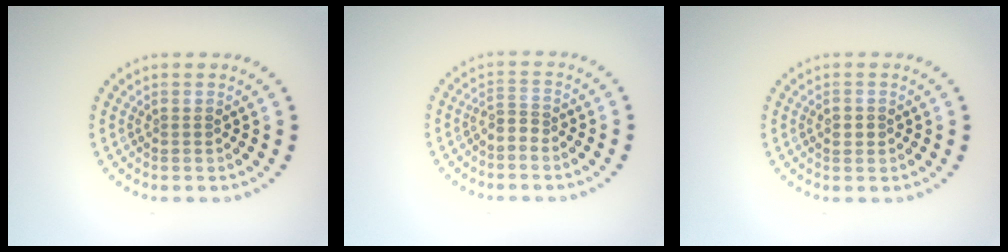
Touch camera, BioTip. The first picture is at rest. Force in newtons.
{"total": 1.7, "press": 1.3, "slide": 1.2}
{"total": 1.1, "press": 1.1, "slide": 0.2}